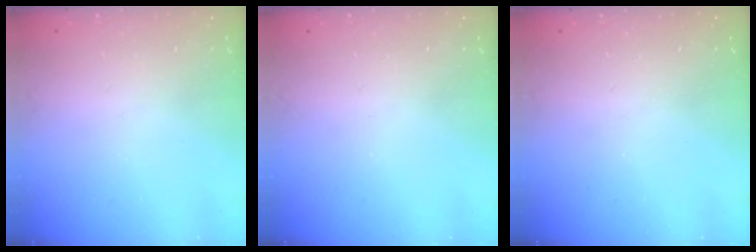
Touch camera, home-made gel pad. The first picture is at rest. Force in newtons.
{"total": 0.0}
{"total": 0.0}